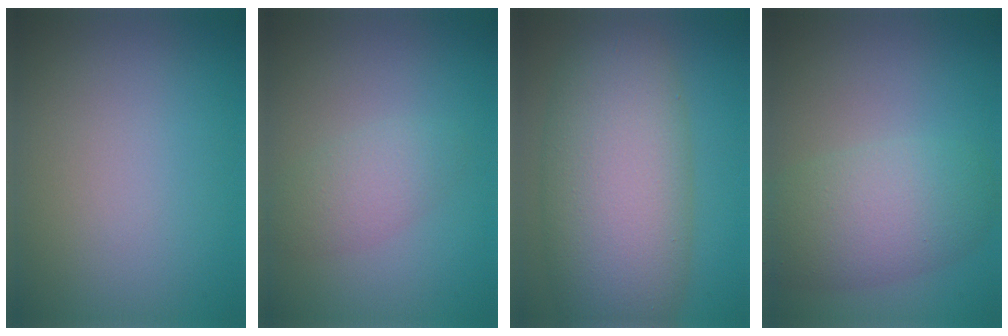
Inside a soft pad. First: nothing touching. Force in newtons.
{"total": 2.4, "press": 2.4, "slide": 0.1}
{"total": 11.4, "press": 11.4, "slide": 0.5}
{"total": 5.8, "press": 5.8, "slide": 0.2}